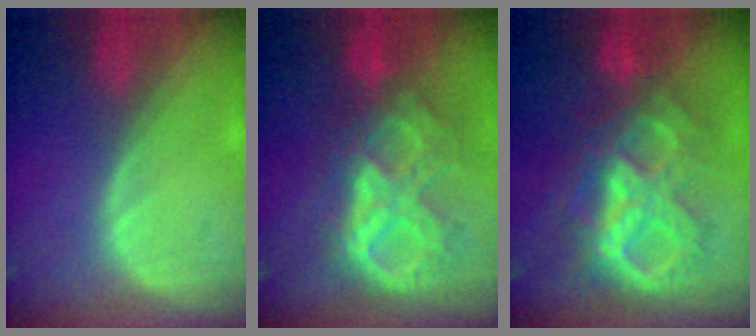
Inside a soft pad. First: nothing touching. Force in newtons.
{"total": 10.2, "press": 8.7, "slide": 5.3}
{"total": 10.6, "press": 10.5, "slide": 1.1}